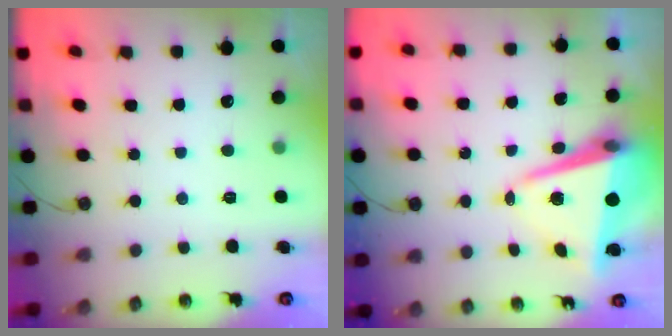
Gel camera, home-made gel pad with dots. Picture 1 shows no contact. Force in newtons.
{"total": 10.4, "press": 10.3, "slide": 1.3}